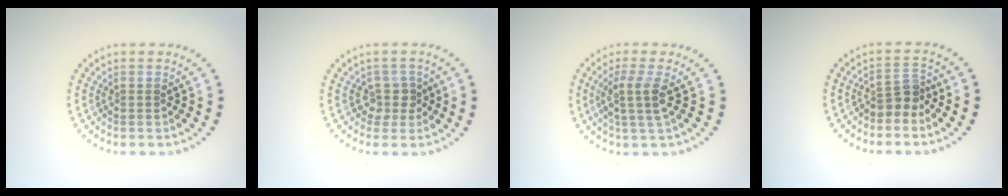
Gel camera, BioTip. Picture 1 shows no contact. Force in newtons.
{"total": 1.9, "press": 1.5, "slide": 1.2}
{"total": 2.7, "press": 2.2, "slide": 1.6}
{"total": 2.2, "press": 1.7, "slide": 1.4}